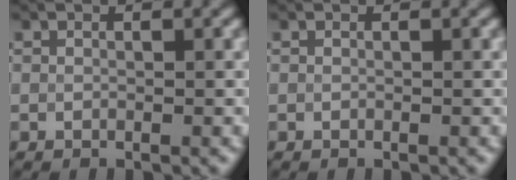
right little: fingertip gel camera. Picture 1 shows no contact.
{"total": 0.0}